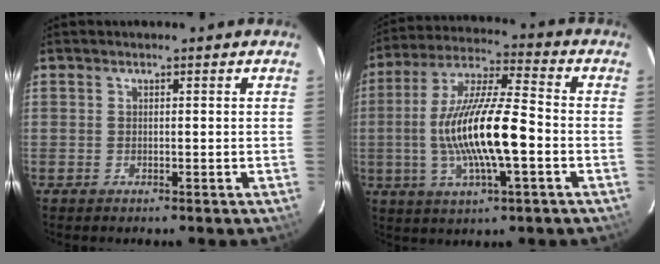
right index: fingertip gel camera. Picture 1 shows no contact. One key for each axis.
{"total": 16.7, "fx": -2.9, "fy": 3.1, "fz": 16.1, "tx": -0.313, "ty": 0.000, "tz": -0.056}